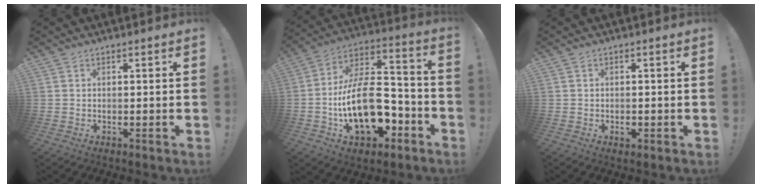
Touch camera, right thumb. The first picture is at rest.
{"total": 21.1, "force": [-6.0, 12.1, 16.3], "torque": [-0.289, 0.039, -0.091]}
{"total": 1.3, "force": [-0.7, 0.8, 0.8], "torque": [-0.009, 0.002, -0.013]}